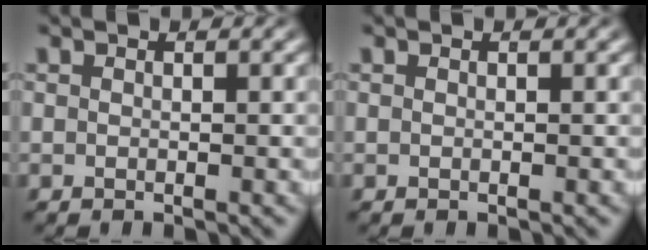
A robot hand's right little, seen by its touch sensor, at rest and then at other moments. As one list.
[{"total": 0.0}]